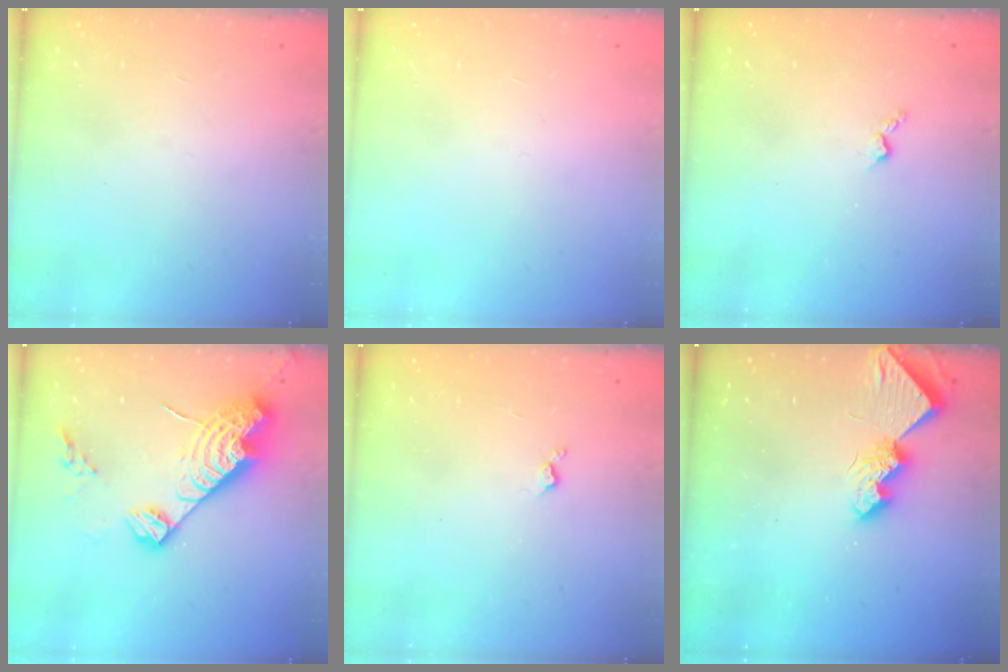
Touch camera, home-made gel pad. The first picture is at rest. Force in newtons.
{"total": 0.0}
{"total": 2.9, "press": 2.9, "slide": 0.5}
{"total": 17.4, "press": 17.3, "slide": 1.7}
{"total": 3.2, "press": 3.1, "slide": 0.6}
{"total": 9.5, "press": 9.5, "slide": 0.9}